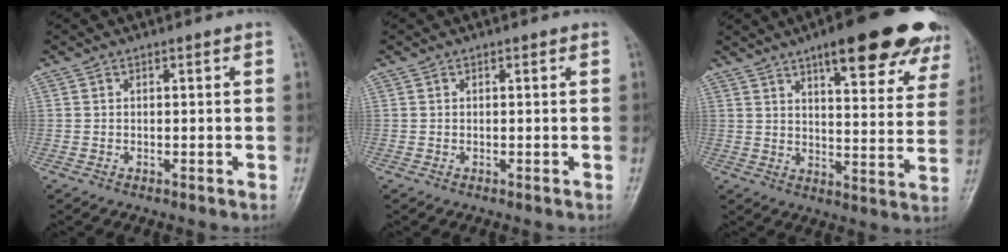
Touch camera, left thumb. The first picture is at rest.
{"total": 0.0}
{"total": 22.5, "force": [14.8, 6.6, 15.6], "torque": [-0.165, -0.046, 0.186]}